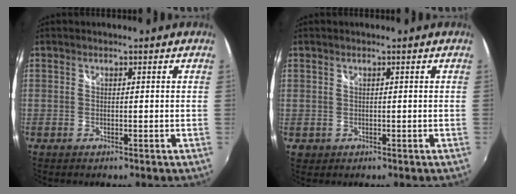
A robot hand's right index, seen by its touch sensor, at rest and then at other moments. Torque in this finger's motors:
{"motor_torque": [-0.56, 0.30, -0.71, -0.21]}